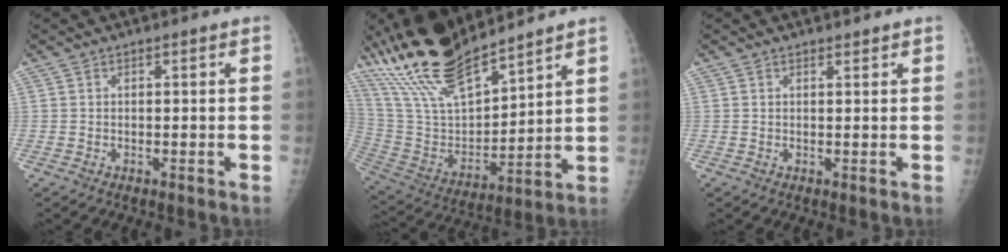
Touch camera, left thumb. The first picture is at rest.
{"total": 20.2, "force": [16.6, 5.2, 10.4], "torque": [-0.174, -0.072, 0.325]}
{"total": 0.7, "force": [0.7, 0.2, 0.1], "torque": [-0.002, -0.006, 0.011]}